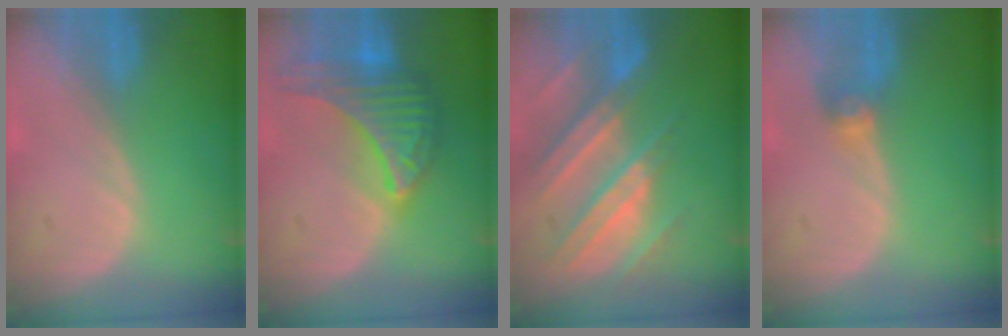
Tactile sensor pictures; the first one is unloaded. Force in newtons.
{"total": 9.9, "press": 9.9, "slide": 0.6}
{"total": 11.0, "press": 9.8, "slide": 5.0}
{"total": 2.7, "press": 2.7, "slide": 0.1}